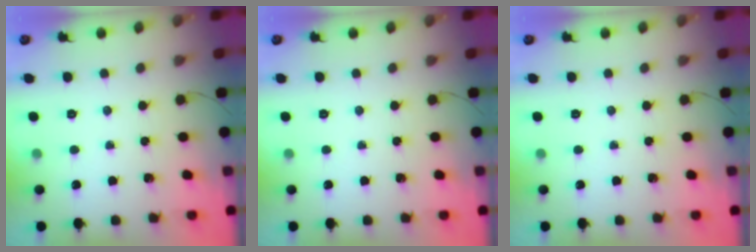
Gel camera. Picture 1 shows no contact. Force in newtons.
{"total": 0.0}
{"total": 0.0}